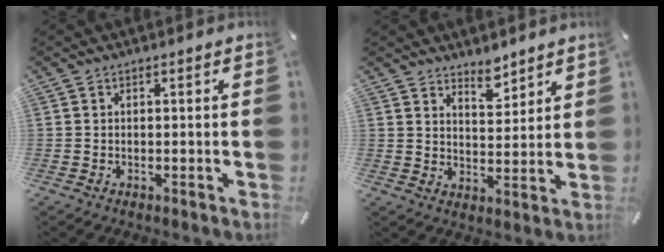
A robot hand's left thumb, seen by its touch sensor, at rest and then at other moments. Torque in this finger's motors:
{"motor_torque": [0.81, -0.18, 0.38, -0.41, 0.04]}